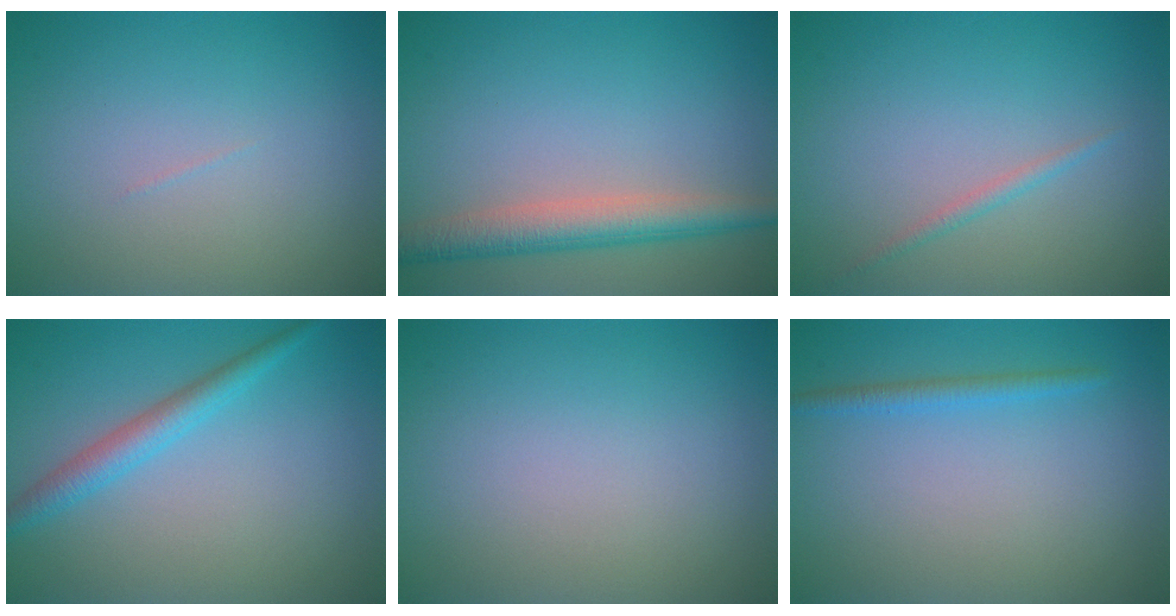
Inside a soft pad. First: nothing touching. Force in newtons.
{"total": 4.3, "press": 4.3, "slide": 0.1}
{"total": 0.9, "press": 0.9, "slide": 0.0}
{"total": 2.7, "press": 2.7, "slide": 0.1}
{"total": 0.0}
{"total": 1.5, "press": 1.5, "slide": 0.1}